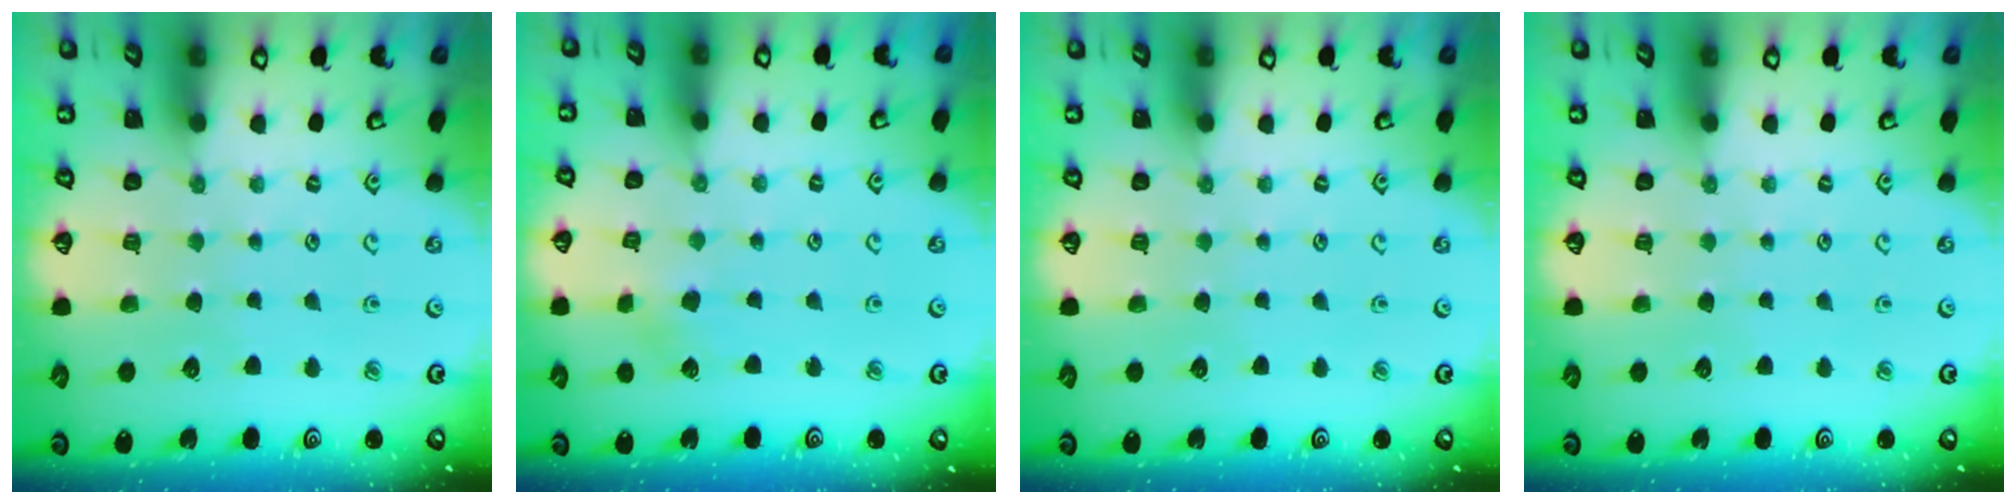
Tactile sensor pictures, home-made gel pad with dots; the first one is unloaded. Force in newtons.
{"total": 2.4, "press": 2.3, "slide": 0.4}
{"total": 0.0}
{"total": 0.0}